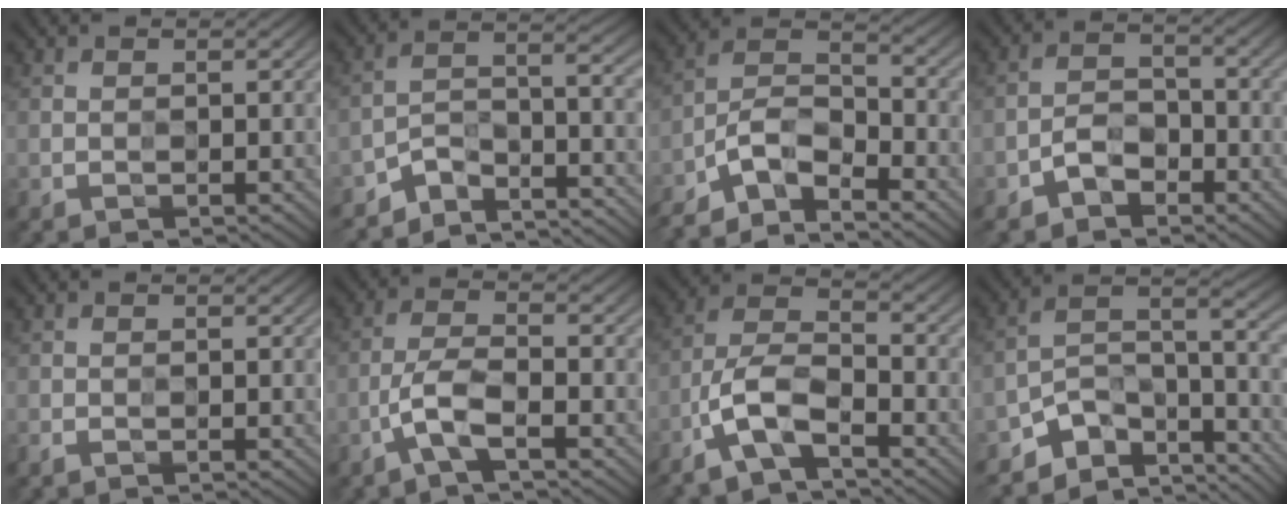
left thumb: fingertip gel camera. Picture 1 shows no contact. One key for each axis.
{"total": 8.1, "fx": -6.8, "fy": 2.4, "fz": 3.6, "tx": -0.059, "ty": -0.002, "tz": -0.136}
{"total": 9.6, "fx": -7.2, "fy": 3.0, "fz": 5.6, "tx": -0.104, "ty": 0.001, "tz": -0.153}
{"total": 4.6, "fx": -2.9, "fy": 2.7, "fz": 2.3, "tx": -0.042, "ty": 0.003, "tz": -0.065}
{"total": 0.5, "fx": -0.4, "fy": 0.2, "fz": 0.3, "tx": -0.009, "ty": -0.002, "tz": -0.007}
{"total": 4.8, "fx": -2.4, "fy": 1.3, "fz": 4.0, "tx": -0.090, "ty": 0.007, "tz": -0.059}
{"total": 8.5, "fx": -5.3, "fy": 2.9, "fz": 6.0, "tx": -0.122, "ty": 0.003, "tz": -0.117}
{"total": 9.7, "fx": -7.4, "fy": 4.2, "fz": 4.6, "tx": -0.071, "ty": -0.006, "tz": -0.141}